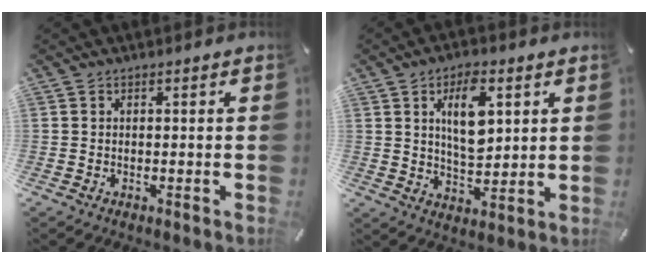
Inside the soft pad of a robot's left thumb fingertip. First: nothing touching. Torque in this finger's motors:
{"motor_torque": [0.80, 2.12, 0.50, -0.20, 0.46]}